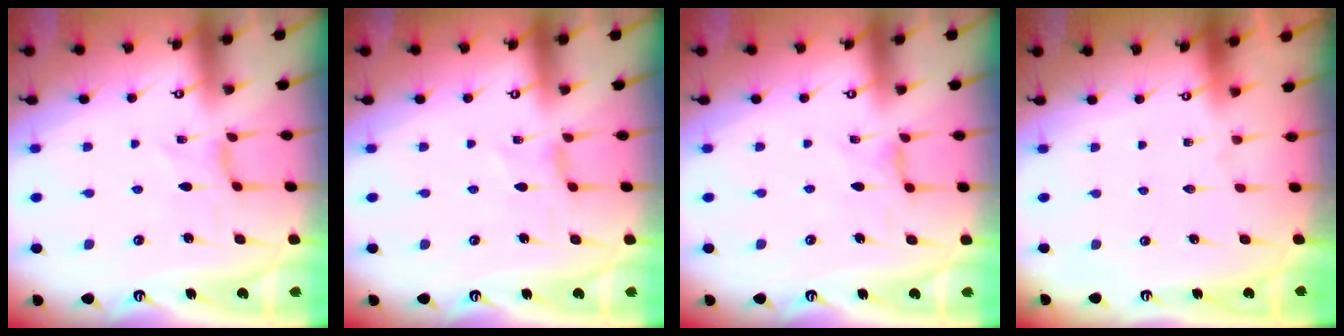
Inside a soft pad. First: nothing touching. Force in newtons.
{"total": 1.4, "press": 1.4, "slide": 0.3}
{"total": 0.7, "press": 0.6, "slide": 0.4}
{"total": 0.0}